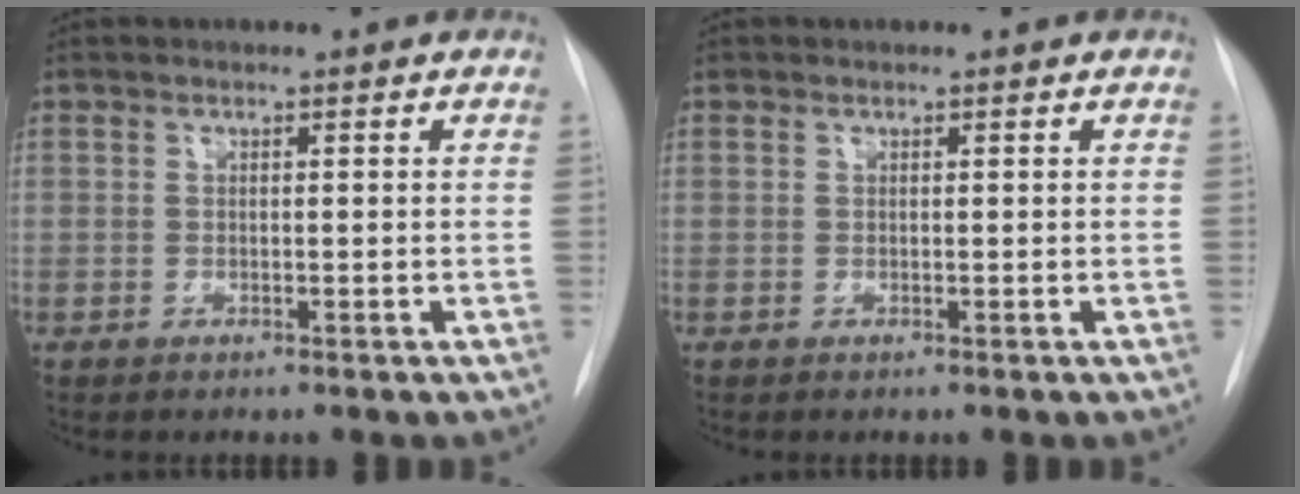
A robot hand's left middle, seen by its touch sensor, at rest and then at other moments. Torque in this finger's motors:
{"motor_torque": [0.12, -0.12, -0.05, 0.01]}